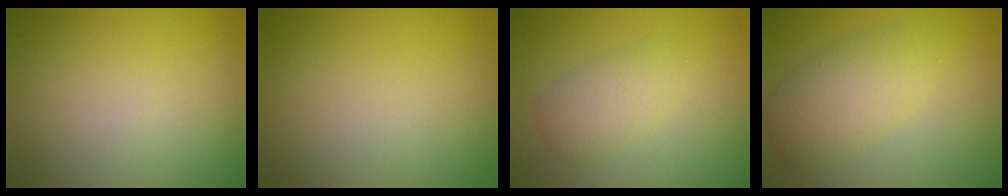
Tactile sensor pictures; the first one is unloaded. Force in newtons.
{"total": 0.0}
{"total": 2.7, "press": 2.7, "slide": 0.1}
{"total": 4.3, "press": 4.3, "slide": 0.1}